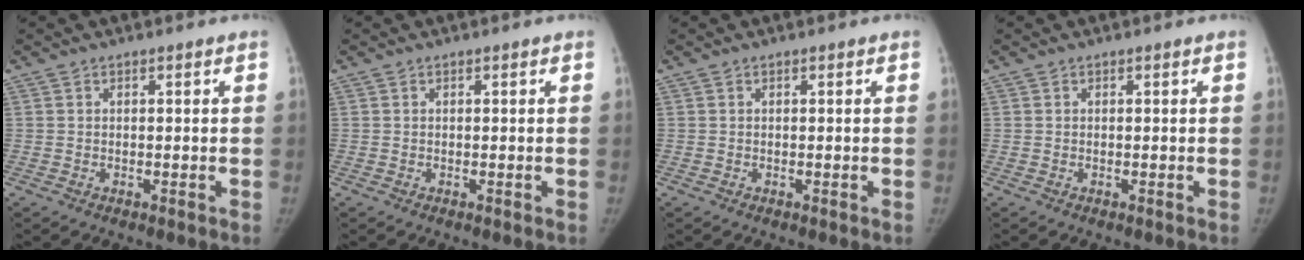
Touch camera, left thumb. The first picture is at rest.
{"total": 0.0}
{"total": 0.0}
{"total": 0.0}